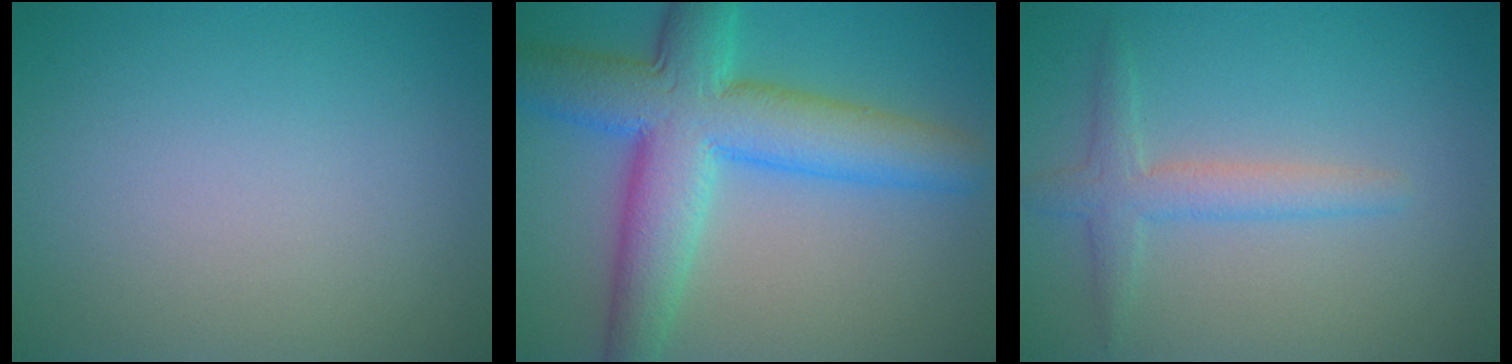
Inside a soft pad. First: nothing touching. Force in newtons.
{"total": 9.8, "press": 9.8, "slide": 0.2}
{"total": 2.7, "press": 2.7, "slide": 0.1}